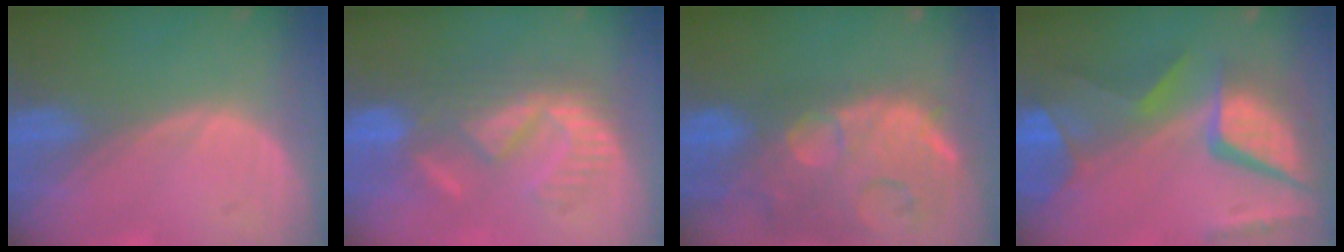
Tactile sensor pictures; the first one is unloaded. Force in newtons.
{"total": 8.8, "press": 8.7, "slide": 1.7}
{"total": 14.8, "press": 11.9, "slide": 8.9}
{"total": 12.1, "press": 9.9, "slide": 7.0}